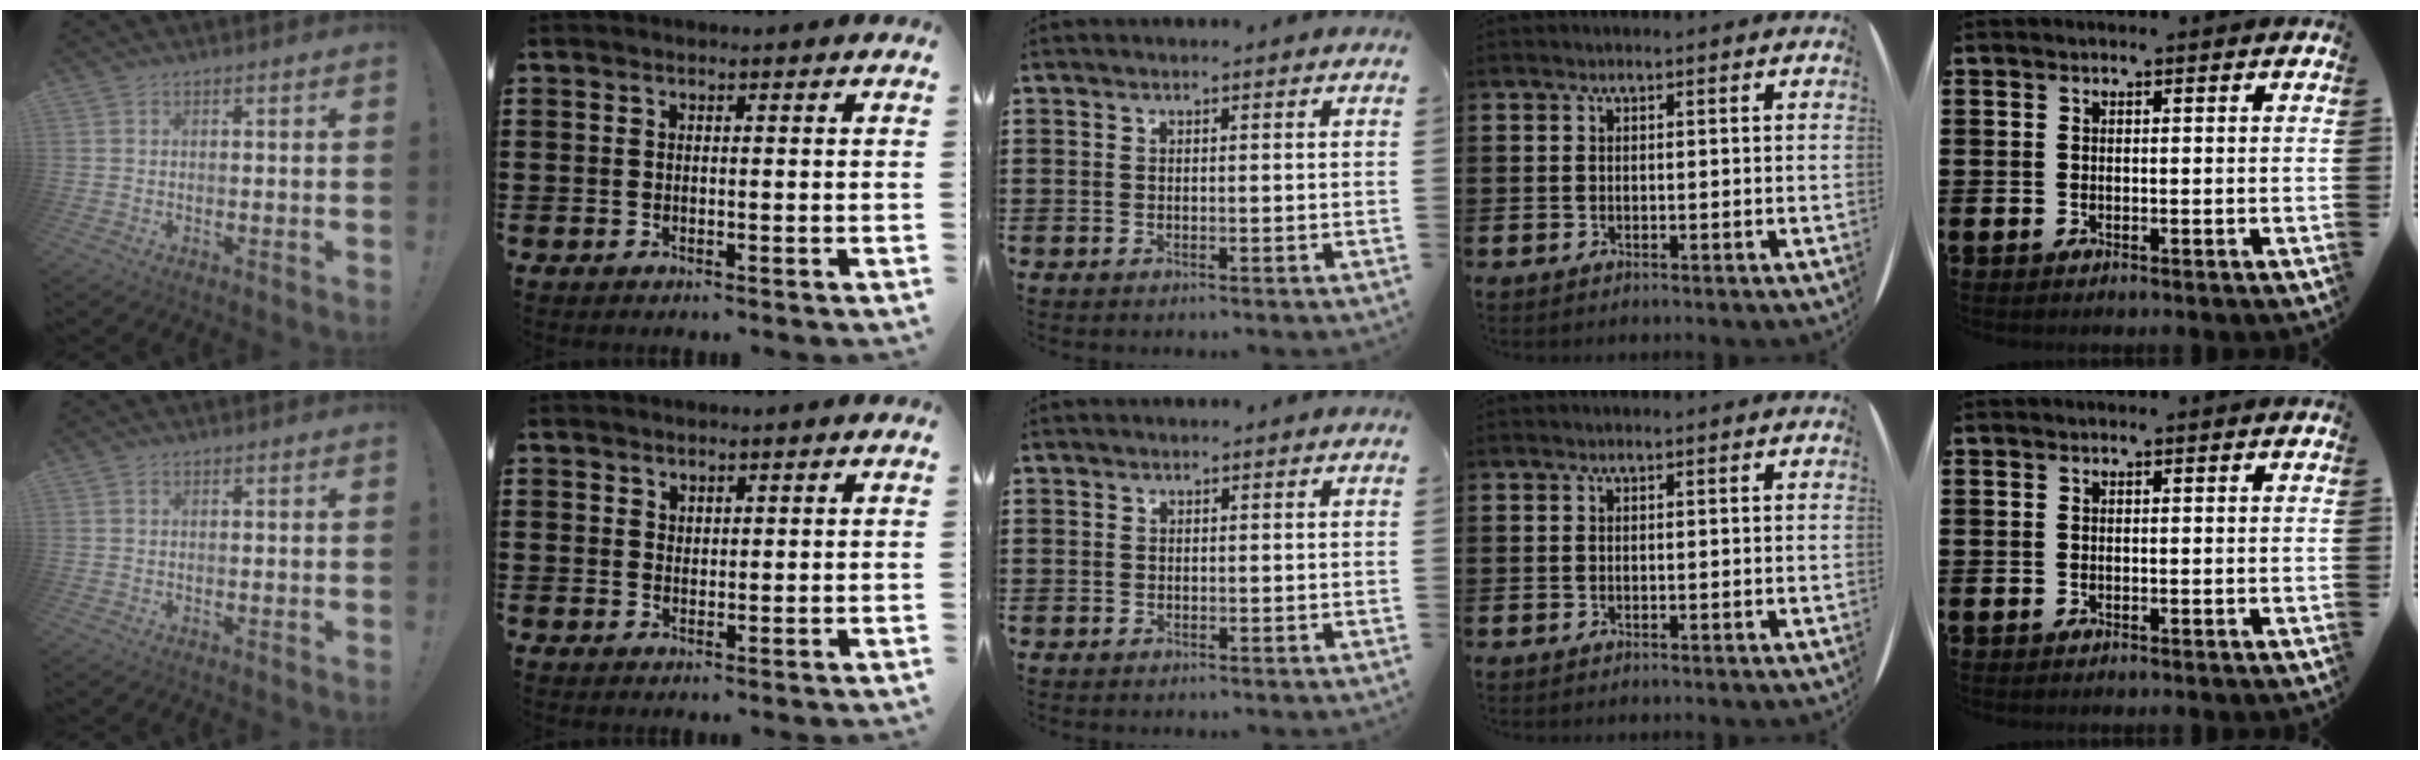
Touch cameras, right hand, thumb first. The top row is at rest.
{"index": {"total": 1.4, "force": [1.3, 0.7, 0.0], "torque": [-0.001, 0.002, 0.025]}, "middle": {"total": 0.5, "force": [0.0, 0.5, 0.0], "torque": [-0.001, 0.005, -0.002]}}